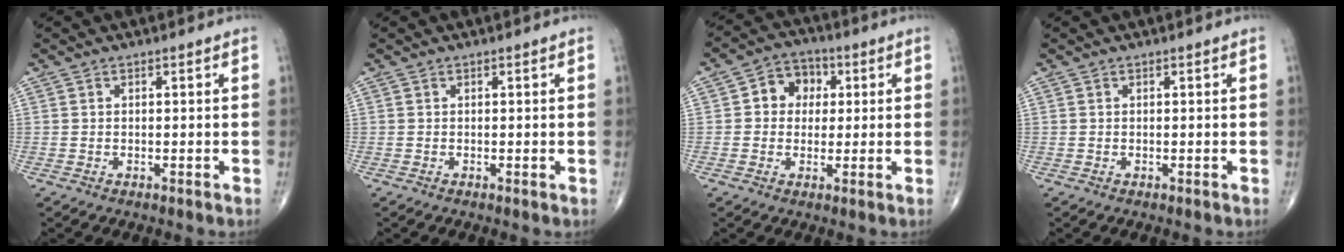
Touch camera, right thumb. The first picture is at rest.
{"total": 0.0}
{"total": 7.1, "force": [1.3, 6.0, 3.5], "torque": [-0.023, 0.011, 0.012]}
{"total": 0.0}